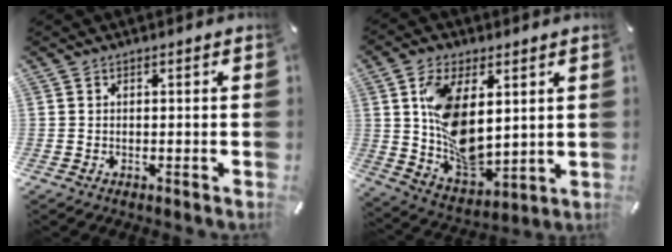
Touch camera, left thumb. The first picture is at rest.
{"total": 14.4, "force": [3.6, 8.9, 10.7], "torque": [-0.211, -0.015, 0.070]}